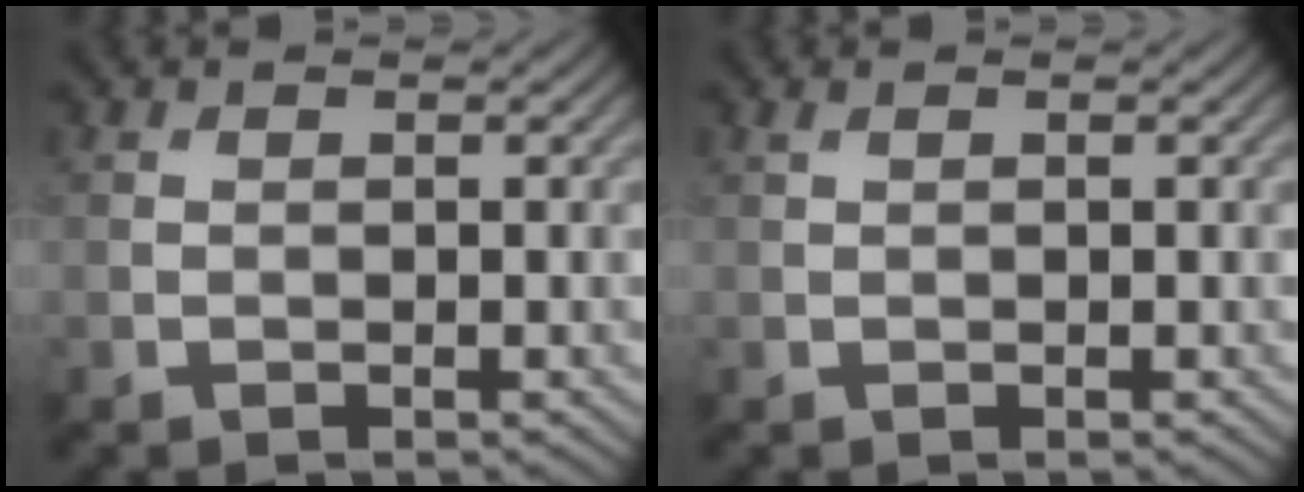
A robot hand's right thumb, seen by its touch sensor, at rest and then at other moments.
{"total": 0.6, "force": [0.3, 0.1, 0.4], "torque": [-0.013, 0.005, 0.007]}